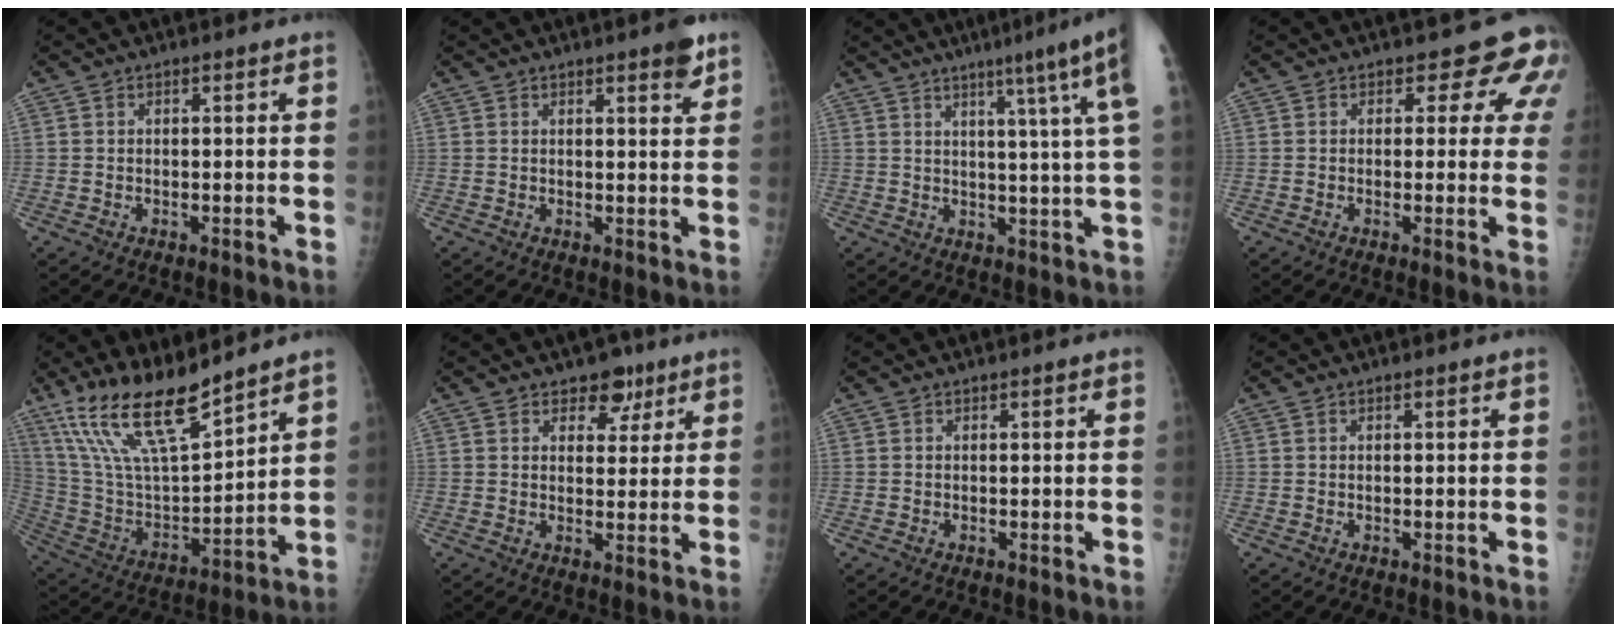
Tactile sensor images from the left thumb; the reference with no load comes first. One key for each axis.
{"total": 3.4, "fx": 2.3, "fy": 0.6, "fz": 2.5, "tx": -0.027, "ty": -0.013, "tz": 0.028}
{"total": 13.2, "fx": 7.0, "fy": -0.8, "fz": 11.2, "tx": -0.149, "ty": -0.020, "tz": 0.079}
{"total": 6.0, "fx": 3.7, "fy": 3.6, "fz": 3.0, "tx": 0.000, "ty": -0.018, "tz": 0.021}
{"total": 17.8, "fx": 13.8, "fy": 3.9, "fz": 10.5, "tx": -0.173, "ty": -0.070, "tz": 0.274}
{"total": 5.2, "fx": 3.4, "fy": 3.5, "fz": 1.9, "tx": 0.011, "ty": -0.019, "tz": 0.047}
{"total": 0.0}
{"total": 0.0}